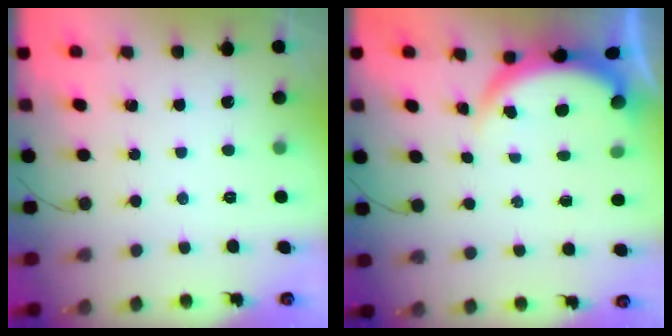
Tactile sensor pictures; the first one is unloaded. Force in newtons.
{"total": 3.7, "press": 3.7, "slide": 0.2}